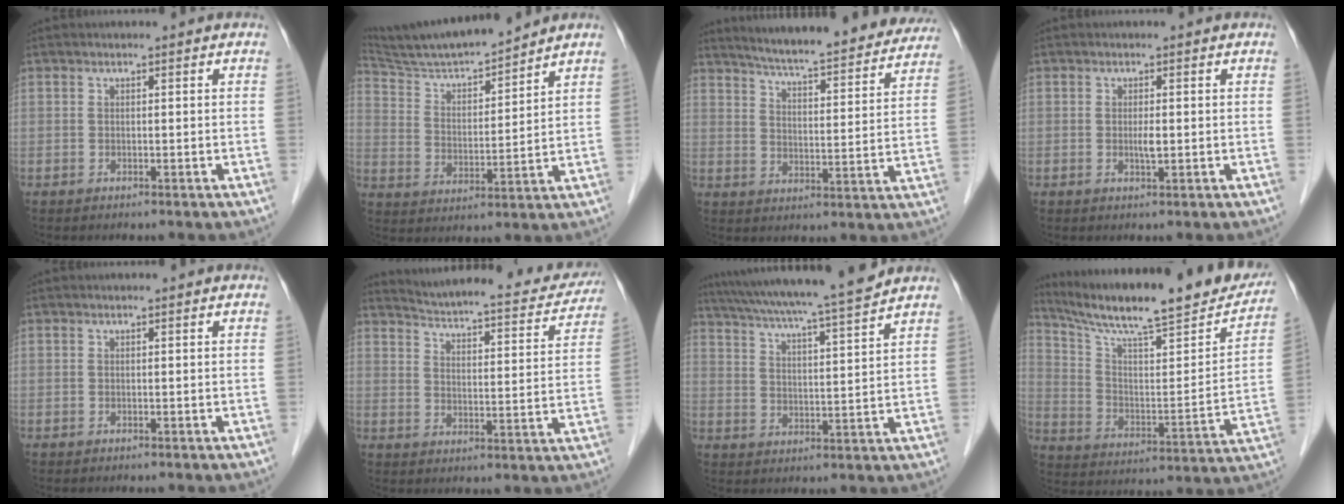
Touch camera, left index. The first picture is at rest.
{"total": 13.3, "force": [12.5, 0.0, 4.7], "torque": [-0.092, 0.006, 0.222]}
{"total": 24.0, "force": [21.9, 2.9, 9.3], "torque": [-0.139, -0.030, 0.280]}
{"total": 1.5, "force": [0.0, 0.2, 1.5], "torque": [-0.030, -0.002, 0.000]}
{"total": 0.0}
{"total": 20.2, "force": [19.0, 3.5, 6.0], "torque": [-0.085, -0.033, 0.237]}
{"total": 16.3, "force": [14.4, -0.9, 7.5], "torque": [-0.136, 0.000, 0.215]}
{"total": 25.0, "force": [21.4, 2.9, 12.7], "torque": [-0.207, -0.023, 0.314]}